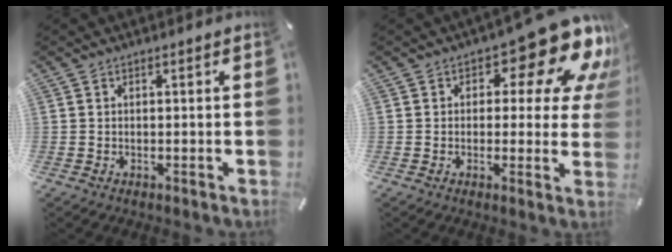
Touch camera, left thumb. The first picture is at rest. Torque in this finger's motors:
{"motor_torque": [1.53, 1.47, 0.47, -0.24, 0.07]}